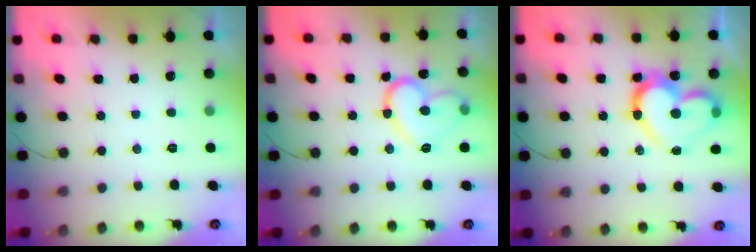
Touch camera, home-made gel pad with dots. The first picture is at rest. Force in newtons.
{"total": 14.1, "press": 14.1, "slide": 1.3}
{"total": 19.1, "press": 19.0, "slide": 1.8}